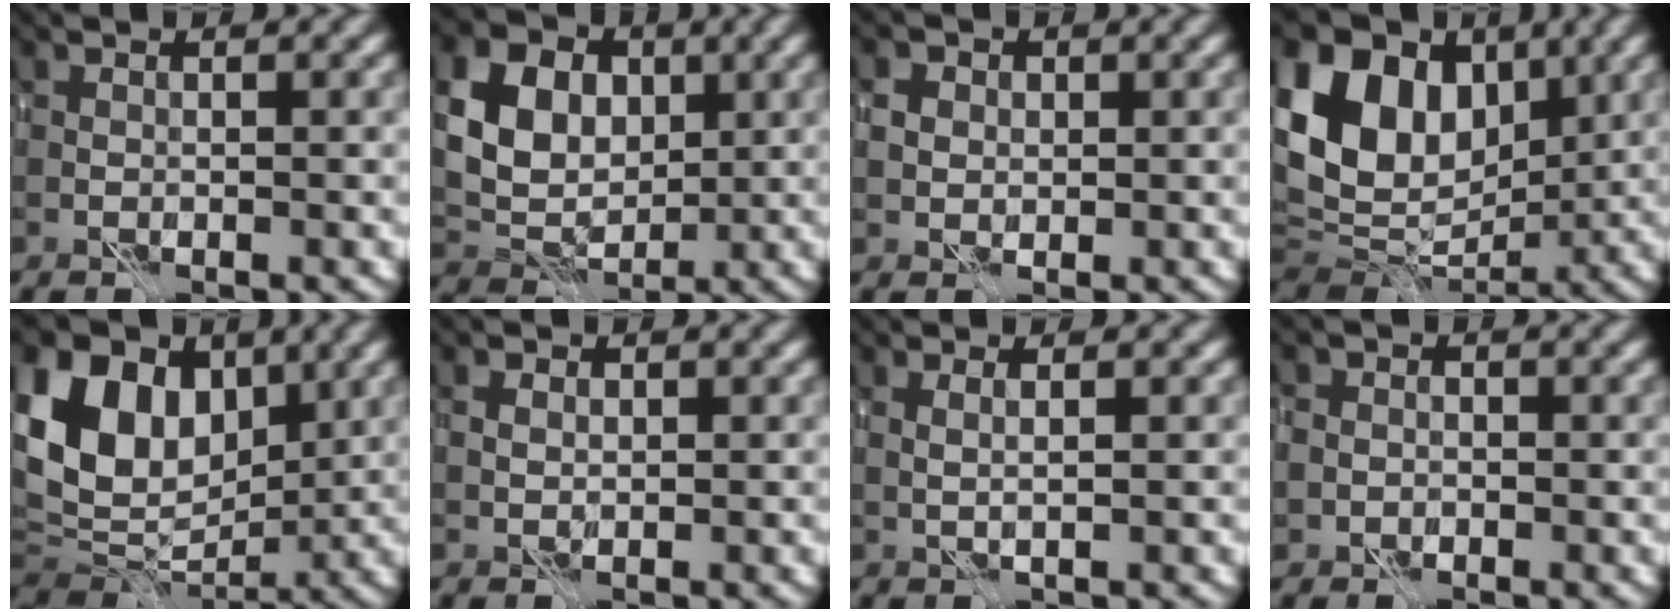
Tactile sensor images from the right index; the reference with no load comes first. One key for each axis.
{"total": 8.2, "fx": 2.5, "fy": 6.1, "fz": 4.8, "tx": -0.109, "ty": 0.018, "tz": 0.034}
{"total": 2.0, "fx": 0.7, "fy": 1.7, "fz": 0.8, "tx": -0.014, "ty": 0.009, "tz": 0.010}
{"total": 14.6, "fx": 4.6, "fy": 10.3, "fz": 9.2, "tx": -0.183, "ty": 0.047, "tz": 0.082}
{"total": 13.1, "fx": 4.5, "fy": 9.1, "fz": 8.2, "tx": -0.166, "ty": 0.044, "tz": 0.079}
{"total": 1.4, "fx": 0.5, "fy": 1.0, "fz": 0.8, "tx": -0.018, "ty": 0.006, "tz": 0.007}
{"total": 1.3, "fx": 0.9, "fy": 0.0, "fz": 0.9, "tx": -0.012, "ty": -0.004, "tz": 0.011}
{"total": 2.4, "fx": -0.7, "fy": 2.2, "fz": 0.8, "tx": 0.007, "ty": 0.005, "tz": -0.024}